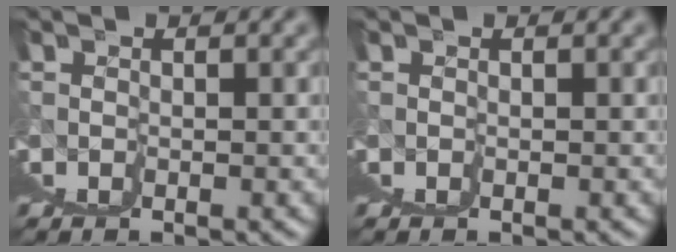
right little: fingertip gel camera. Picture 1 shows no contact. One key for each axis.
{"total": 0.0}